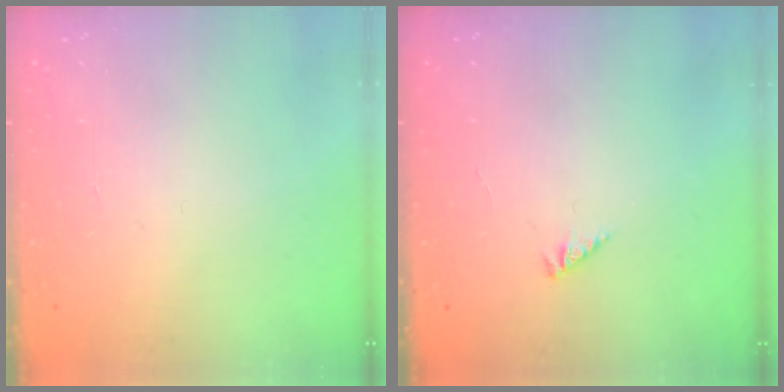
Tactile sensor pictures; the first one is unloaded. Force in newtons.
{"total": 0.0}